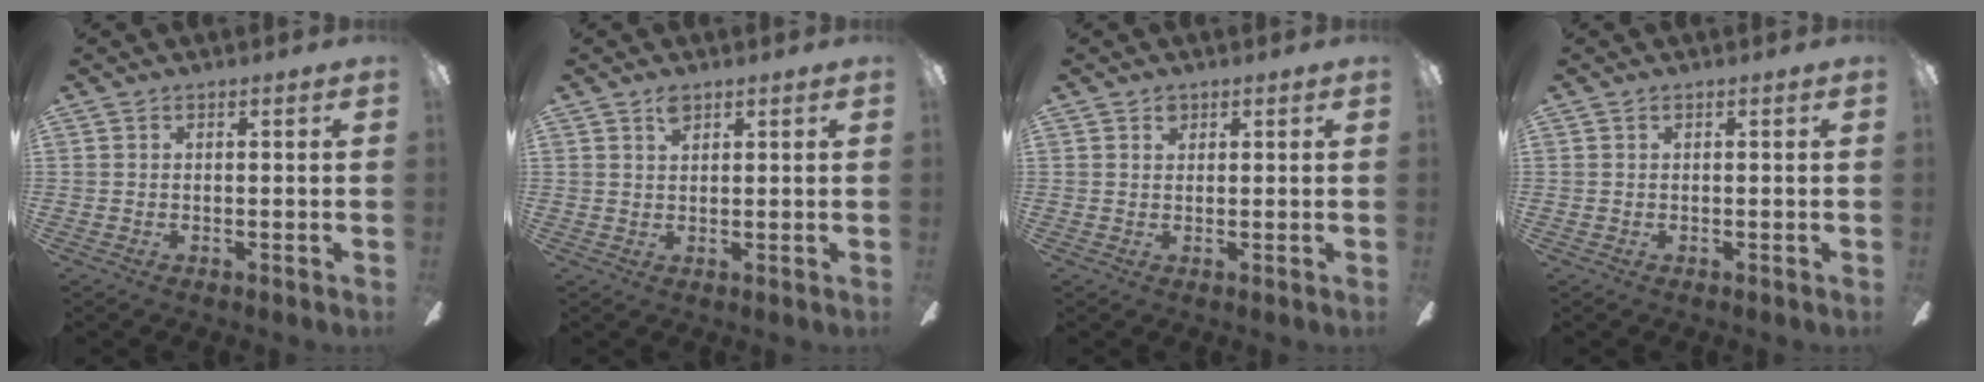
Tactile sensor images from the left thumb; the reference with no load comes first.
{"total": 2.5, "force": [1.8, 1.2, 1.2], "torque": [-0.020, -0.004, 0.032]}
{"total": 1.7, "force": [1.1, 1.1, 0.7], "torque": [-0.008, -0.002, 0.019]}
{"total": 0.0}